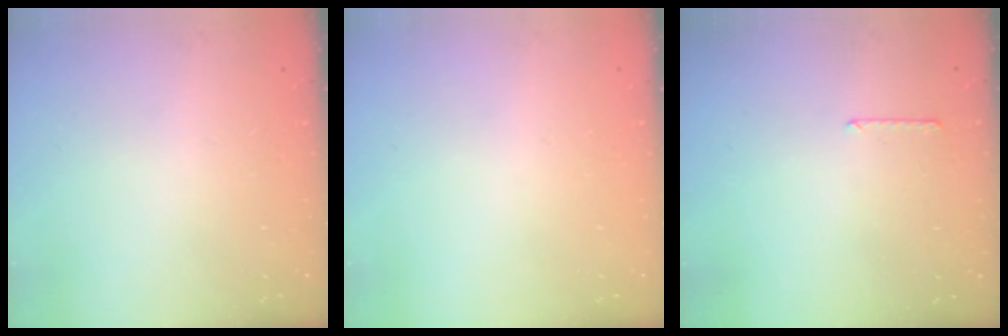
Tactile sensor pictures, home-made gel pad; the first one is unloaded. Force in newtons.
{"total": 0.0}
{"total": 4.3, "press": 4.3, "slide": 0.4}